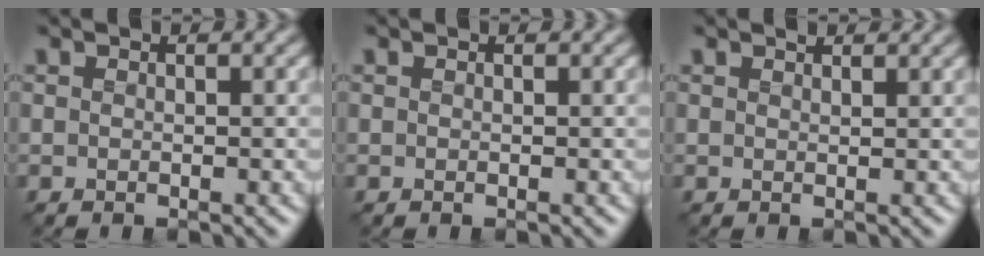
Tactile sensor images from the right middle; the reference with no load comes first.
{"total": 0.0}
{"total": 0.8, "force": [0.8, 0.2, 0.2], "torque": [-0.011, -0.005, 0.010]}